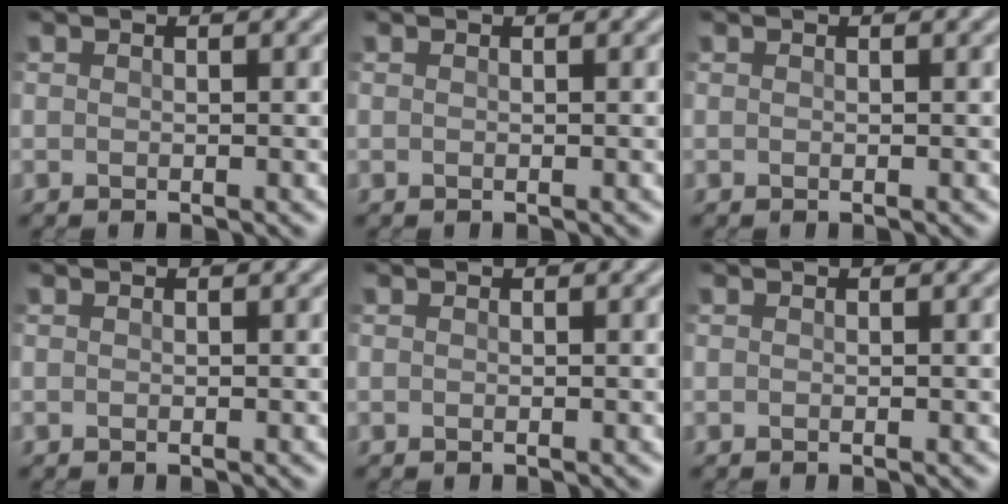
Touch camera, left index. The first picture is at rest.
{"total": 0.0}
{"total": 0.0}
{"total": 0.0}
{"total": 0.0}
{"total": 0.0}